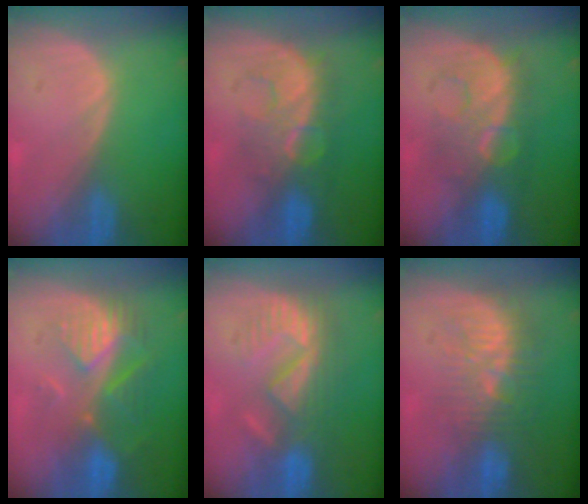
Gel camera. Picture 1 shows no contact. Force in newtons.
{"total": 8.0, "press": 7.7, "slide": 2.0}
{"total": 8.0, "press": 8.0, "slide": 0.7}
{"total": 8.8, "press": 7.9, "slide": 3.8}
{"total": 8.8, "press": 8.2, "slide": 3.3}
{"total": 9.2, "press": 8.8, "slide": 2.5}